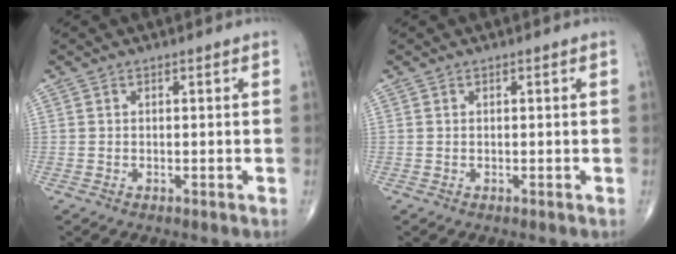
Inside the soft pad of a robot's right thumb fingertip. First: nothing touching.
{"total": 0.0}